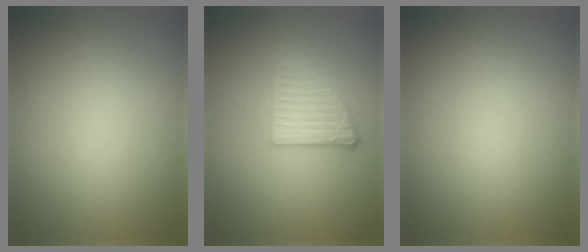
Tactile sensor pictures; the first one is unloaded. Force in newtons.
{"total": 2.6, "press": 2.4, "slide": 1.0}
{"total": 0.0}